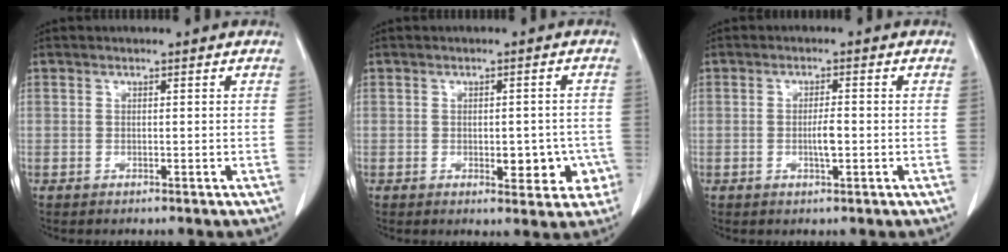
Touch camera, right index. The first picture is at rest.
{"total": 5.7, "force": [-1.7, 2.9, 4.6], "torque": [-0.042, 0.006, -0.016]}
{"total": 2.5, "force": [-0.6, 0.4, 2.4], "torque": [-0.046, 0.000, -0.009]}